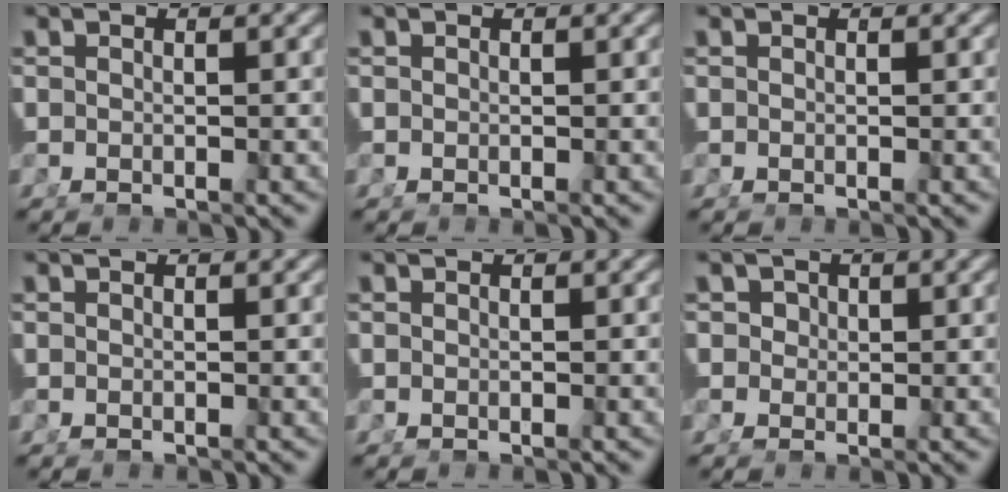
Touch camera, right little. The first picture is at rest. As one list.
[{"total": 0.0}, {"total": 0.0}, {"total": 0.0}, {"total": 0.0}, {"total": 2.3, "force": [0.2, 2.1, 0.8], "torque": [-0.019, -0.003, 0.002]}]